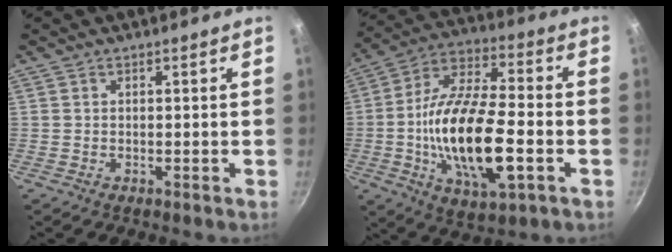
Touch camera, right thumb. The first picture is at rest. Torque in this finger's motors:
{"motor_torque": [0.20, 1.43, 2.18, -0.61, 0.64]}